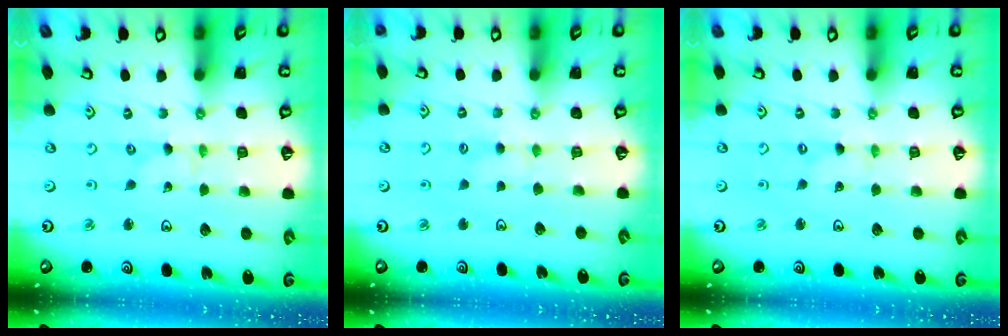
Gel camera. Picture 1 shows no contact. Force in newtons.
{"total": 2.7, "press": 2.6, "slide": 0.5}
{"total": 0.0}